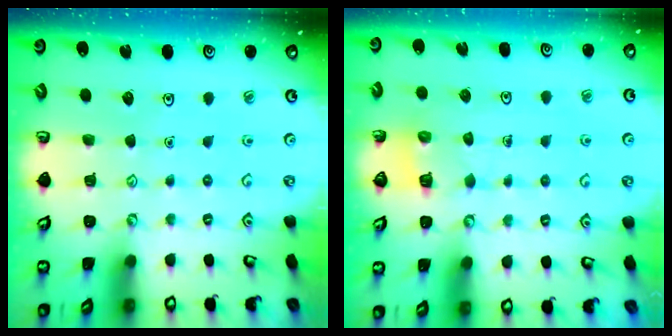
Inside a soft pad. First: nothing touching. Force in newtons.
{"total": 2.5, "press": 2.5, "slide": 0.1}